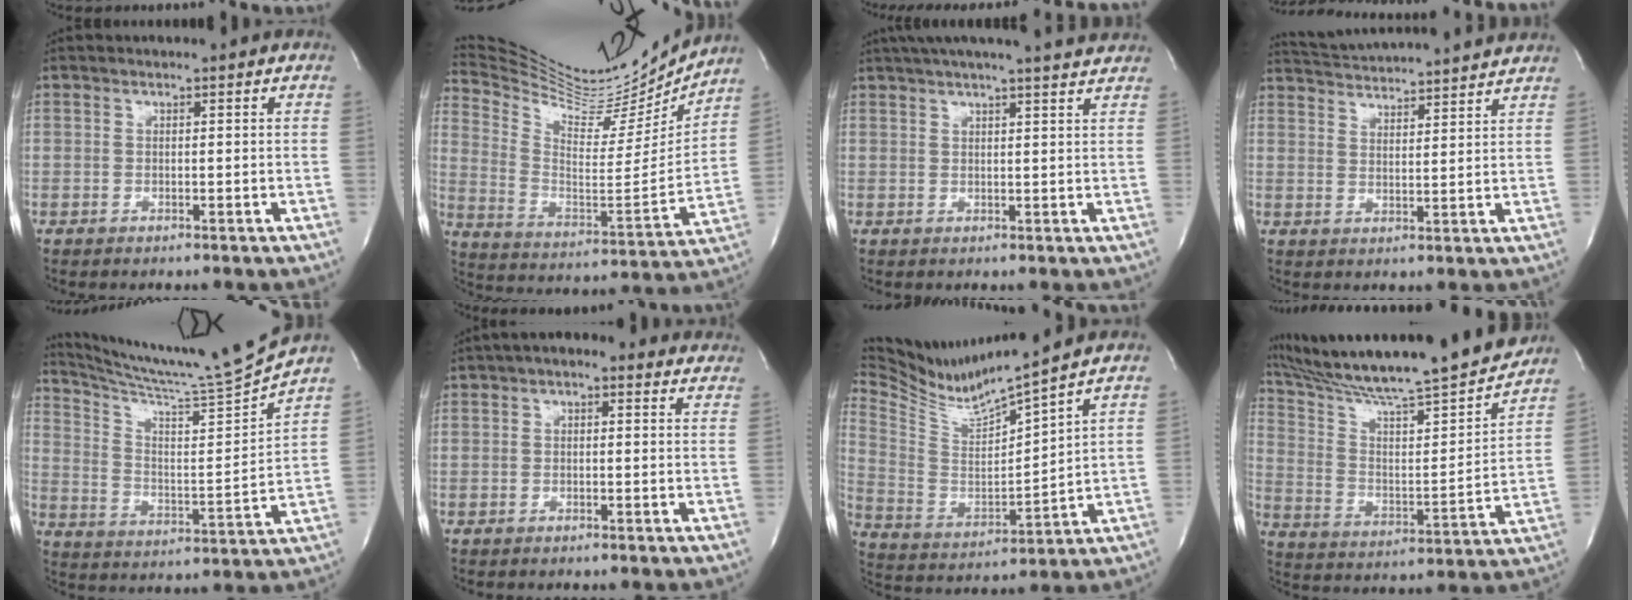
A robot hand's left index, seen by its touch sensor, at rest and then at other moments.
{"total": 20.8, "force": [19.7, 3.5, 5.8], "torque": [-0.113, -0.059, 0.303]}
{"total": 13.7, "force": [12.4, -0.3, 5.9], "torque": [-0.102, 0.011, 0.158]}
{"total": 15.7, "force": [14.9, 0.5, 4.8], "torque": [-0.094, 0.019, 0.215]}
{"total": 15.3, "force": [14.3, -4.0, 3.9], "torque": [-0.081, -0.073, 0.231]}
{"total": 5.7, "force": [3.7, 2.7, 3.4], "torque": [-0.042, 0.031, 0.041]}
{"total": 14.2, "force": [12.9, -2.0, 5.6], "torque": [-0.125, -0.032, 0.244]}
{"total": 24.9, "force": [21.6, 1.5, 12.2], "torque": [-0.212, -0.031, 0.328]}